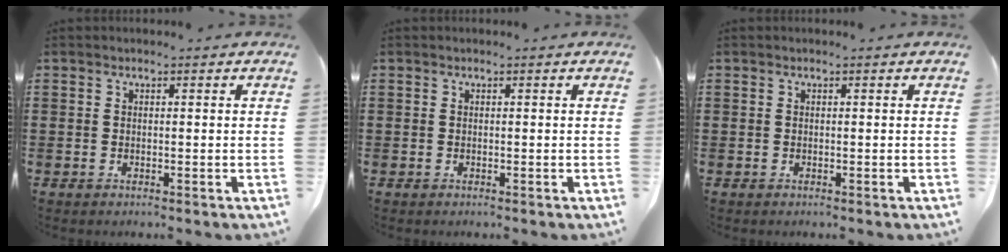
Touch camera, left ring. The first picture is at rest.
{"total": 0.0}
{"total": 0.0}